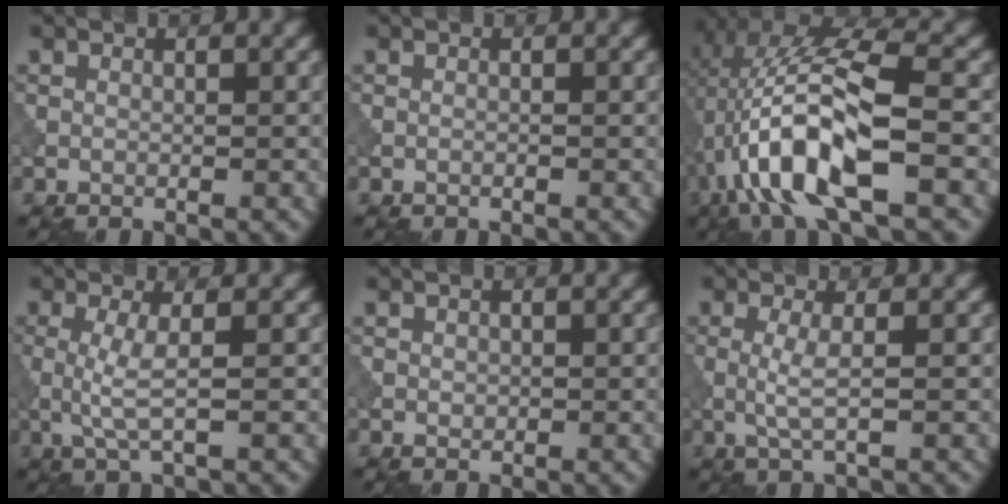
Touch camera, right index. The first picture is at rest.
{"total": 0.0}
{"total": 11.9, "force": [-2.7, 4.0, 10.8], "torque": [-0.208, 0.018, -0.055]}
{"total": 2.8, "force": [0.0, 0.5, 2.7], "torque": [-0.060, -0.003, -0.002]}
{"total": 0.5, "force": [0.1, 0.4, 0.3], "torque": [-0.003, -0.001, 0.002]}
{"total": 2.2, "force": [0.0, 0.4, 2.2], "torque": [-0.048, -0.003, -0.002]}